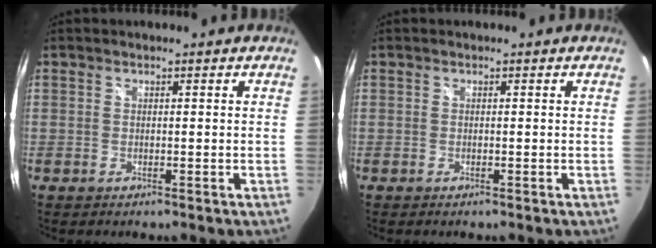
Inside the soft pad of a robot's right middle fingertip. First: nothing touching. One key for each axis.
{"total": 0.0}